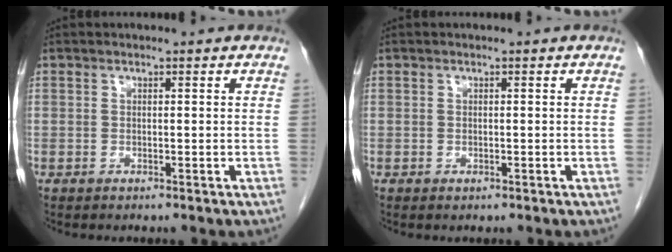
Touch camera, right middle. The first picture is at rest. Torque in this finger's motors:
{"motor_torque": [-0.20, 0.08, -0.17, -0.04]}